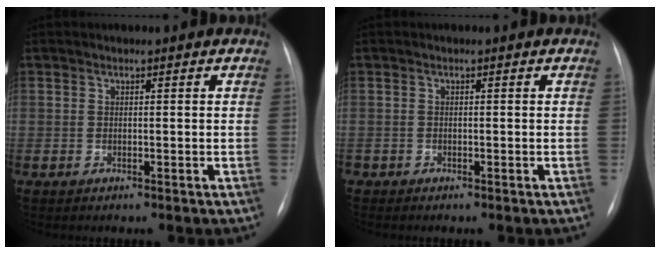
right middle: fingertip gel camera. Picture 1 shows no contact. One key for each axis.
{"total": 0.0}